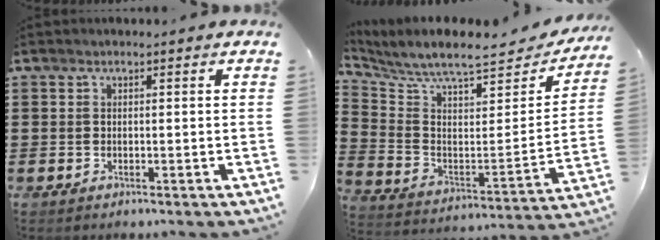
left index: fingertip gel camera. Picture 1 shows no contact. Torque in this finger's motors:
{"motor_torque": [2.14, 0.00, 0.48, 0.12]}